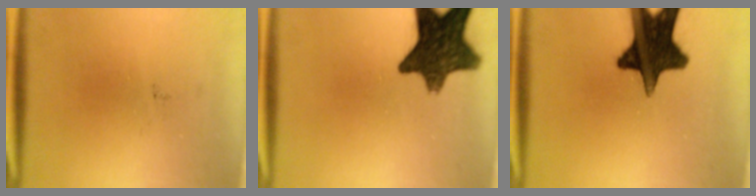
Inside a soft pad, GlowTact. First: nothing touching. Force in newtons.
{"total": 13.0}
{"total": 15.3}